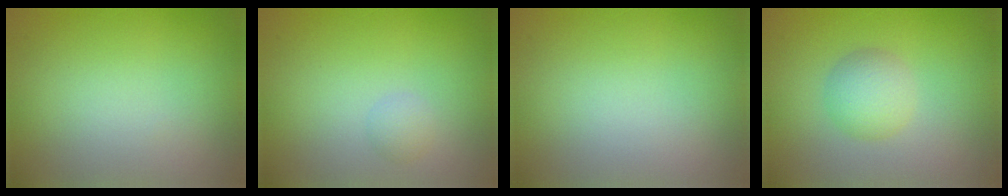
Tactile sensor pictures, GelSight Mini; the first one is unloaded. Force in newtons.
{"total": 1.1, "press": 1.1, "slide": 0.0}
{"total": 0.0}
{"total": 2.7, "press": 2.7, "slide": 0.0}